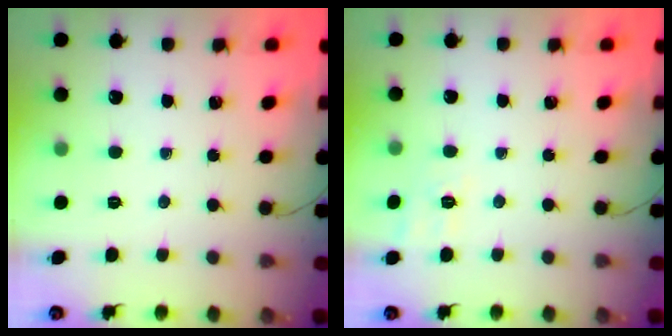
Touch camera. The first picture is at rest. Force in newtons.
{"total": 6.9, "press": 6.5, "slide": 2.1}